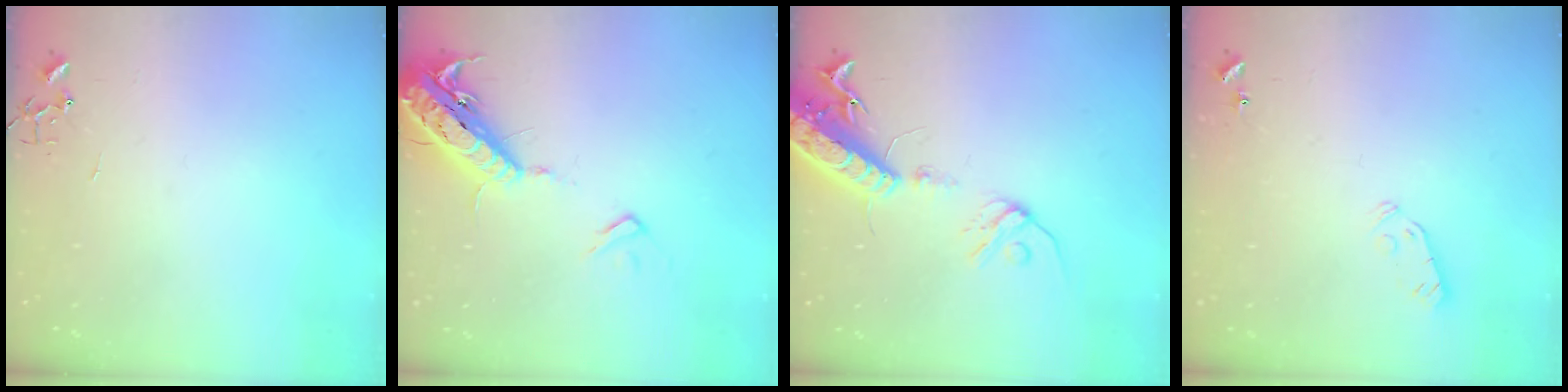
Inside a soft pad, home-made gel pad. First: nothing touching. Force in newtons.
{"total": 18.4, "press": 18.0, "slide": 4.0}
{"total": 16.6, "press": 16.1, "slide": 4.0}
{"total": 3.9, "press": 3.8, "slide": 0.9}